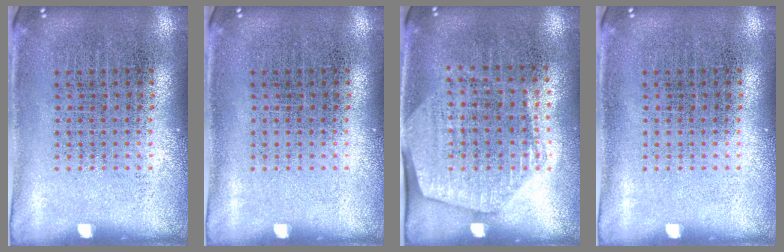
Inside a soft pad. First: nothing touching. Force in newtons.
{"total": 0.0}
{"total": 1.6, "press": 1.4, "slide": 0.8}
{"total": 0.0}